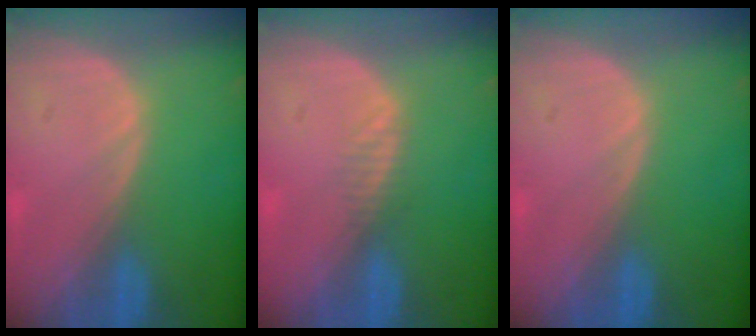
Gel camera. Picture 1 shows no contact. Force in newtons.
{"total": 1.3, "press": 1.1, "slide": 0.7}
{"total": 0.0}